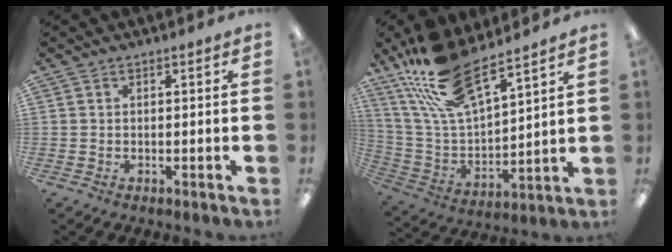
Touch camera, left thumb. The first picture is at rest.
{"total": 18.5, "force": [14.3, 5.9, 10.1], "torque": [-0.226, -0.079, 0.256]}